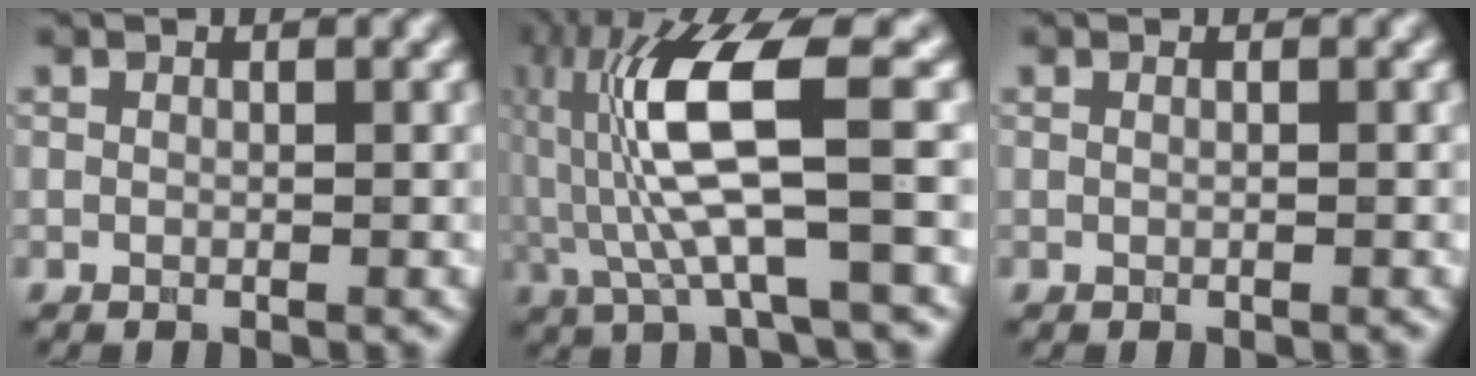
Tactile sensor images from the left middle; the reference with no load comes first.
{"total": 9.0, "force": [0.6, 1.9, 8.8], "torque": [-0.188, 0.006, 0.019]}
{"total": 0.7, "force": [0.2, 0.5, 0.5], "torque": [-0.003, -0.004, -0.008]}